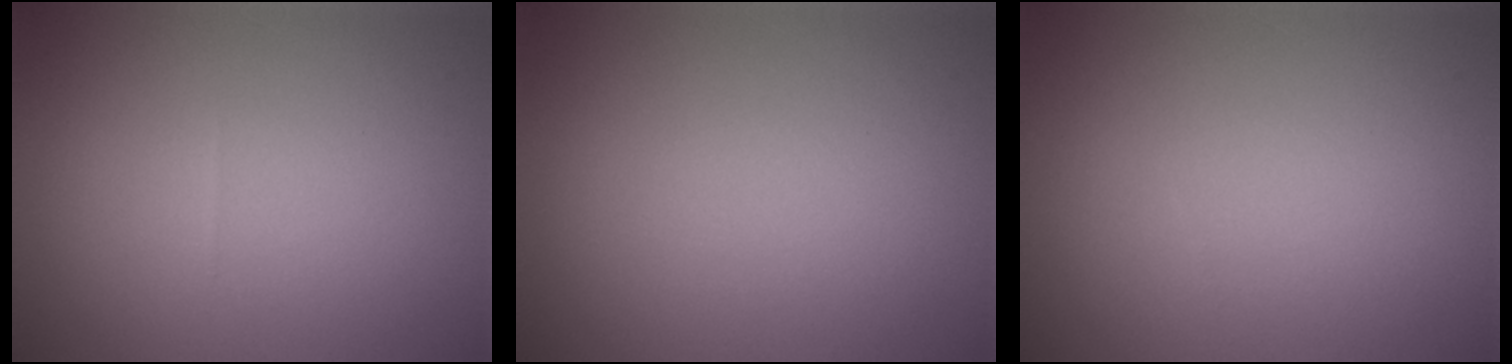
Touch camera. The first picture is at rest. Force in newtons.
{"total": 0.0}
{"total": 0.0}